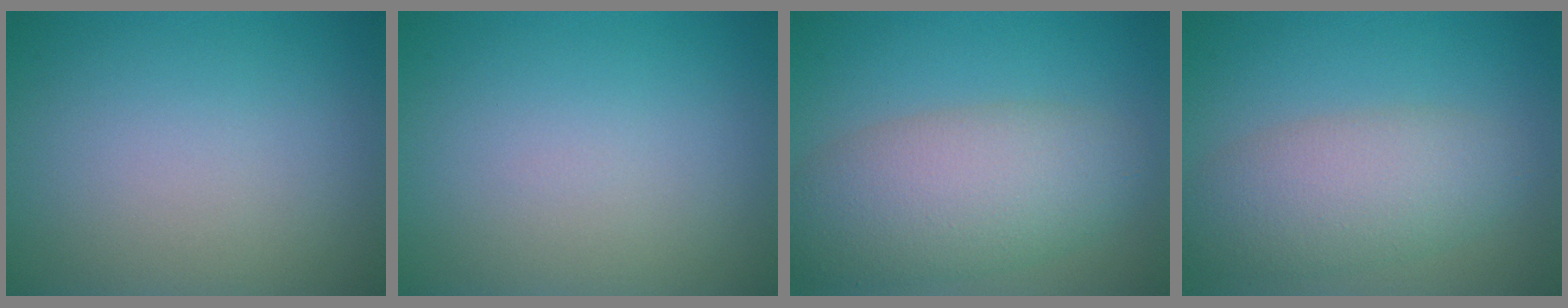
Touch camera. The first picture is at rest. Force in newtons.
{"total": 0.0}
{"total": 6.9, "press": 6.9, "slide": 0.5}
{"total": 5.2, "press": 5.2, "slide": 0.3}